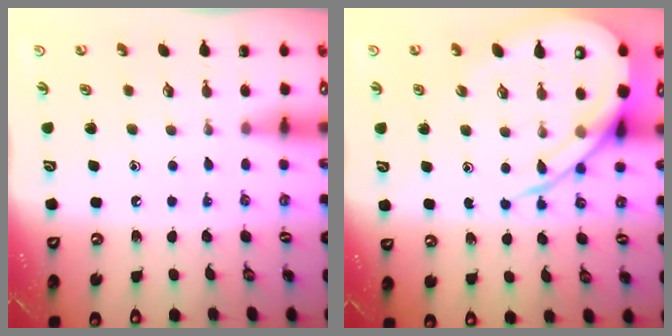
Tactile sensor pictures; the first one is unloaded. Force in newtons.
{"total": 13.1, "press": 13.1, "slide": 1.2}